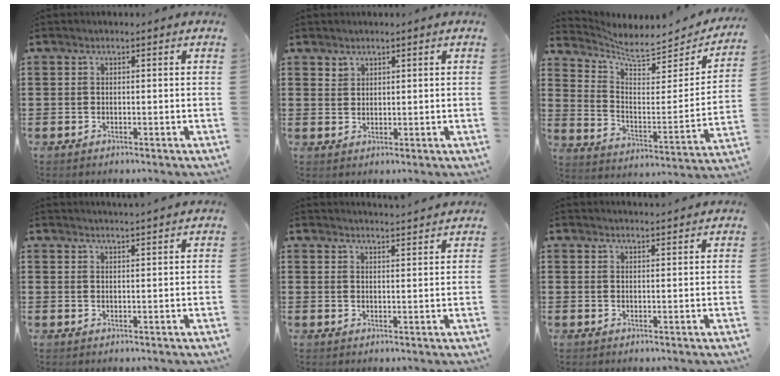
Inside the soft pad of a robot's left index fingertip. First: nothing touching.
{"total": 1.6, "force": [1.4, 0.8, 0.0], "torque": [-0.003, 0.000, 0.029]}
{"total": 5.6, "force": [5.1, 1.0, 2.0], "torque": [-0.068, -0.042, 0.082]}
{"total": 2.2, "force": [2.1, -0.5, 0.1], "torque": [-0.006, -0.006, 0.041]}
{"total": 2.8, "force": [2.7, -0.5, 0.0], "torque": [-0.008, -0.014, 0.051]}
{"total": 2.0, "force": [2.0, -0.2, 0.1], "torque": [-0.006, -0.003, 0.040]}